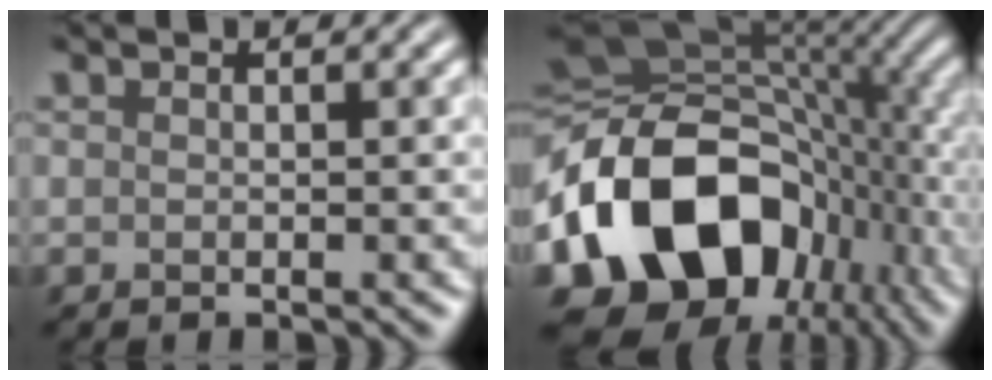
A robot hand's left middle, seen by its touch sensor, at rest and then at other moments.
{"total": 16.5, "force": [-3.7, 11.8, 10.9], "torque": [-0.210, -0.011, -0.071]}